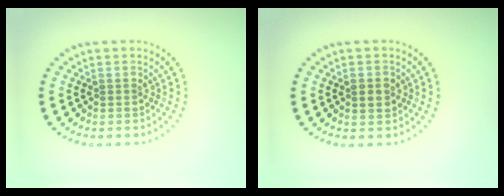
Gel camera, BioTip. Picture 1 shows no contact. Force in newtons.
{"total": 1.4, "press": 1.4, "slide": 0.2}